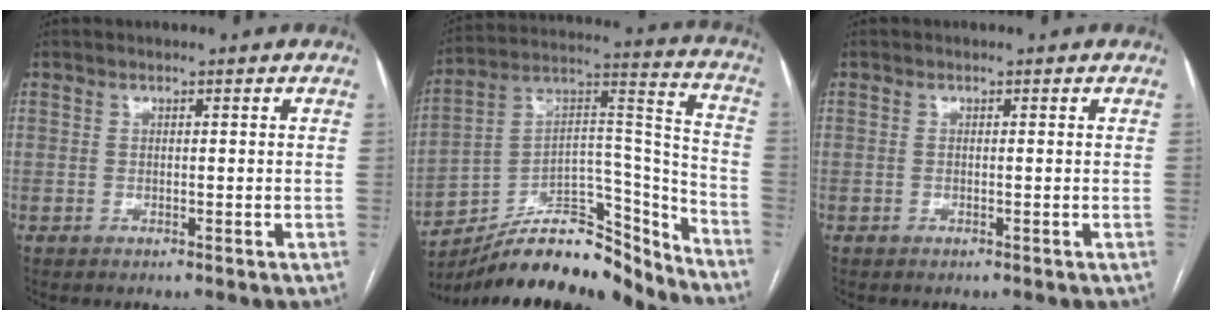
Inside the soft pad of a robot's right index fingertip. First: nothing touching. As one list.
[{"total": 22.4, "force": [-20.0, 5.5, 8.6], "torque": [-0.150, 0.048, -0.324]}, {"total": 0.0}]